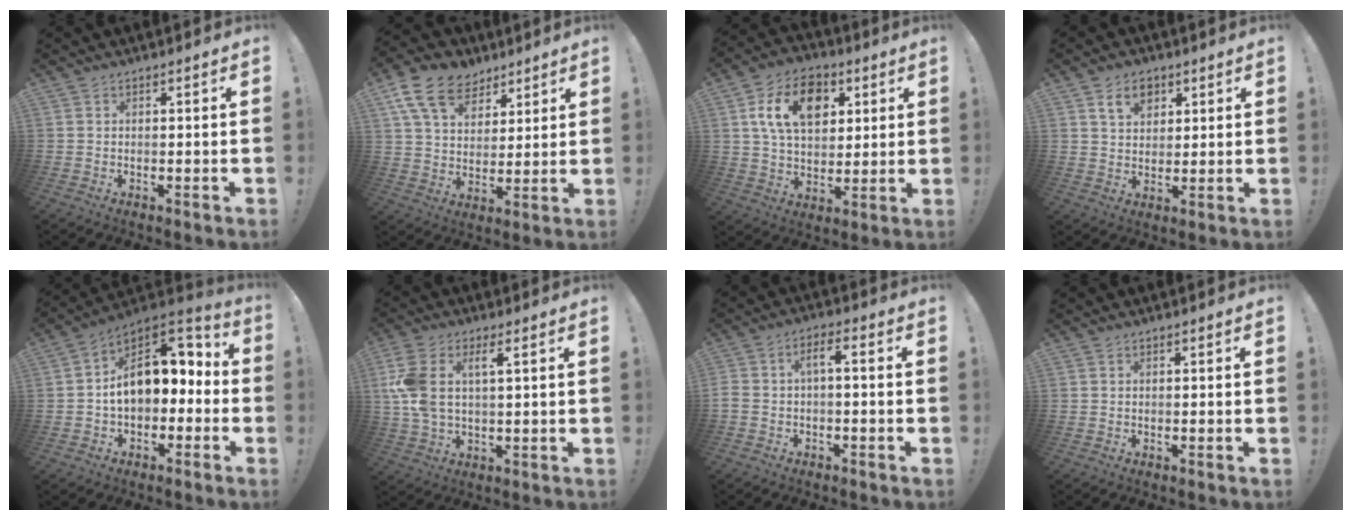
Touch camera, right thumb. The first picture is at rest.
{"total": 15.4, "force": [9.0, 10.2, 7.3], "torque": [-0.121, -0.046, 0.173]}
{"total": 16.3, "force": [5.9, 11.5, 9.9], "torque": [-0.153, -0.005, 0.112]}
{"total": 7.6, "force": [4.0, 5.4, 3.6], "torque": [-0.048, -0.010, 0.073]}
{"total": 15.8, "force": [2.8, 10.3, 11.7], "torque": [-0.151, 0.001, 0.059]}
{"total": 8.7, "force": [2.3, 4.3, 7.2], "torque": [-0.161, -0.006, 0.041]}
{"total": 4.5, "force": [-1.4, 1.7, 3.9], "torque": [-0.090, 0.003, -0.030]}
{"total": 0.0}